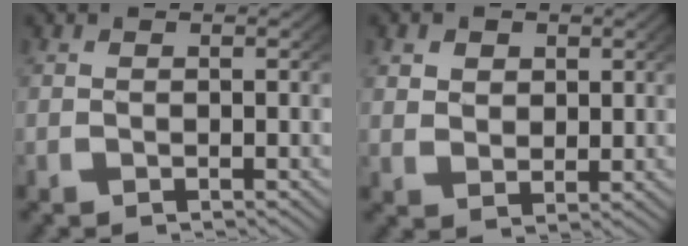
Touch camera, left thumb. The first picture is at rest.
{"total": 2.7, "force": [1.0, 2.2, 1.2], "torque": [-0.022, -0.012, 0.029]}